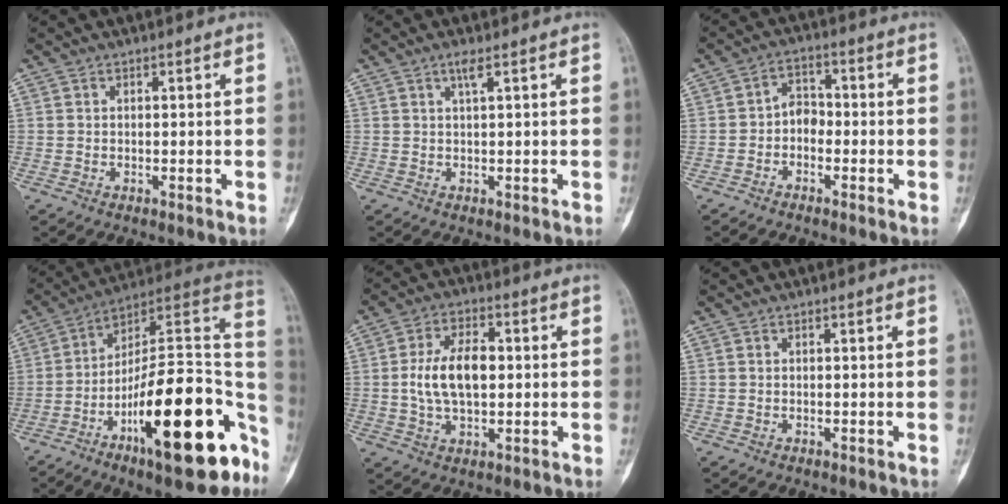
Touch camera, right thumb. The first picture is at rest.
{"total": 1.7, "force": [0.8, 0.0, 1.4], "torque": [-0.031, 0.000, 0.016]}
{"total": 4.1, "force": [-1.4, 3.0, 2.4], "torque": [-0.021, 0.024, -0.039]}
{"total": 27.7, "force": [-11.1, 9.3, 23.6], "torque": [-0.285, 0.071, -0.166]}
{"total": 10.2, "force": [0.1, 5.5, 8.5], "torque": [-0.159, 0.013, 0.001]}
{"total": 0.0}